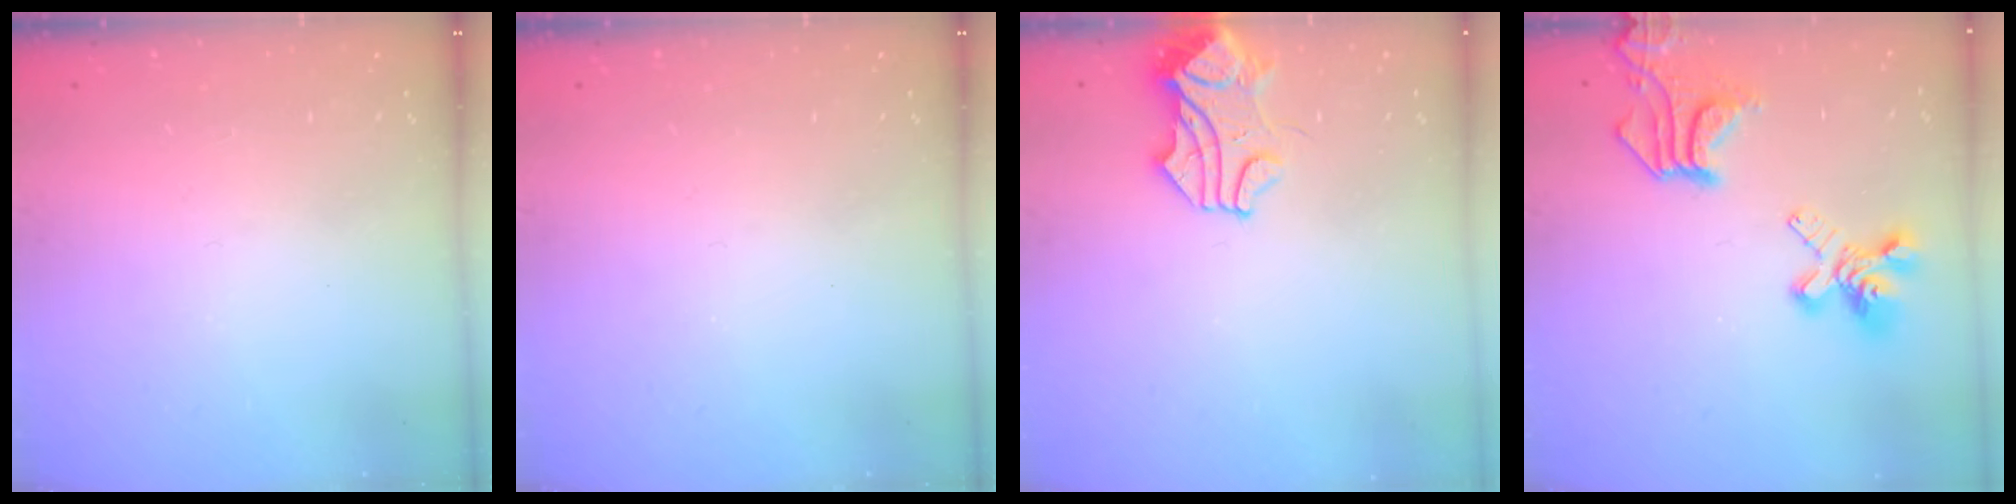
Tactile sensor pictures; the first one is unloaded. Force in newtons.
{"total": 0.0}
{"total": 1.7, "press": 1.5, "slide": 0.8}
{"total": 9.4, "press": 9.1, "slide": 2.6}